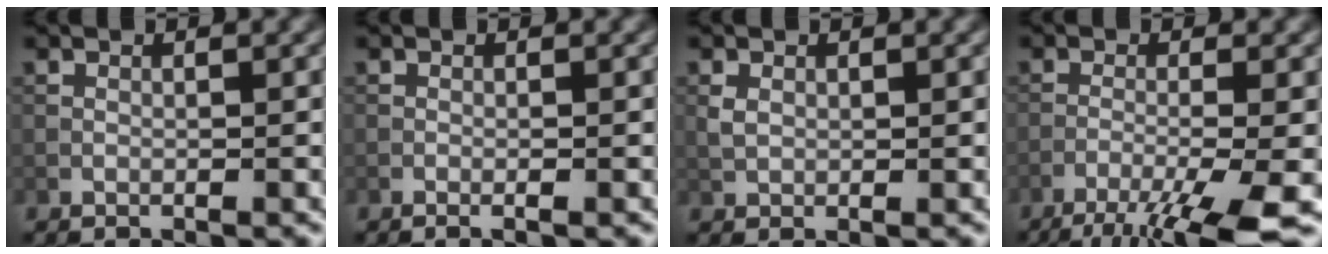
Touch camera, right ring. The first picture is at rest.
{"total": 0.5, "force": [0.1, 0.0, 0.5], "torque": [-0.009, 0.005, -0.002]}
{"total": 1.1, "force": [0.7, 0.7, 0.6], "torque": [-0.017, 0.001, 0.015]}
{"total": 7.2, "force": [-4.5, 0.8, 5.5], "torque": [-0.088, -0.003, -0.083]}